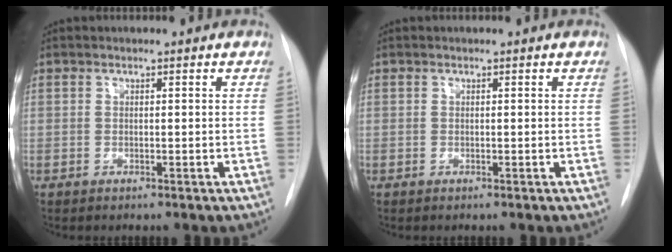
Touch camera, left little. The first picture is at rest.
{"total": 0.0}